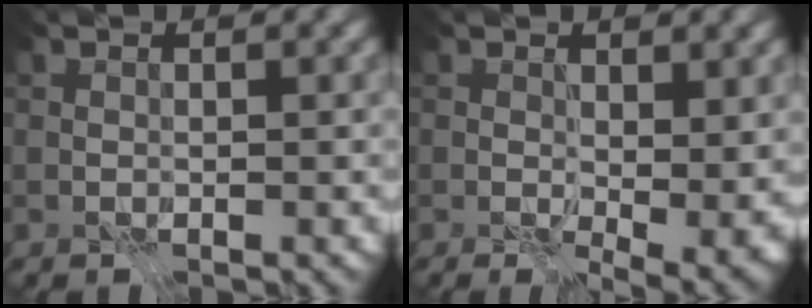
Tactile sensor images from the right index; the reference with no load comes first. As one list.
[{"total": 4.4, "force": [0.8, 2.1, 3.8], "torque": [-0.059, -0.010, 0.017]}]